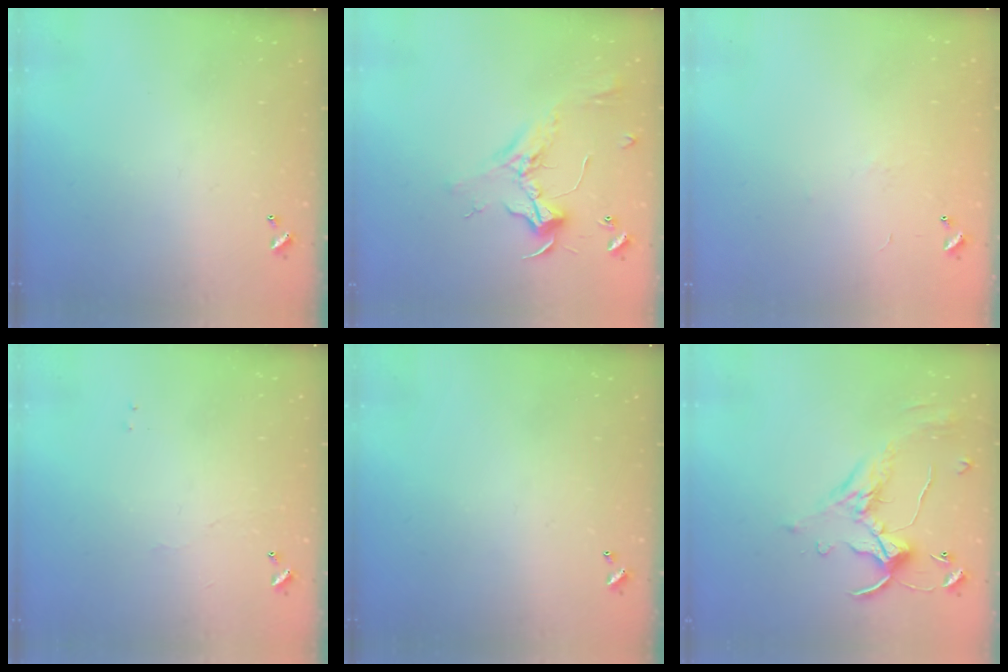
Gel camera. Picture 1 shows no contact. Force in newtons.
{"total": 2.4, "press": 2.3, "slide": 0.8}
{"total": 6.4, "press": 6.3, "slide": 0.9}
{"total": 1.2, "press": 1.1, "slide": 0.3}
{"total": 0.0}
{"total": 1.1, "press": 0.5, "slide": 1.0}